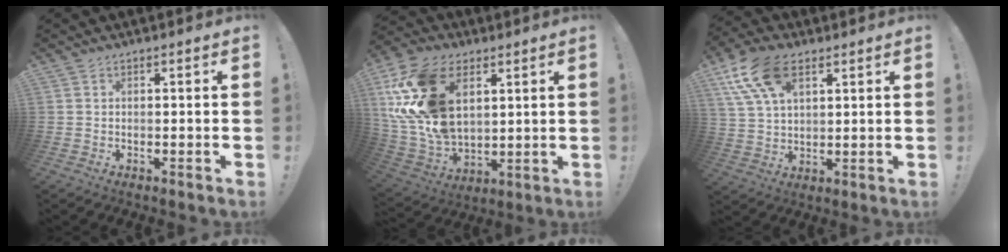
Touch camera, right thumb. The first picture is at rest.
{"total": 22.8, "force": [7.8, 14.9, 15.4], "torque": [-0.311, -0.029, 0.150]}
{"total": 14.2, "force": [6.9, 8.0, 9.5], "torque": [-0.180, -0.016, 0.129]}